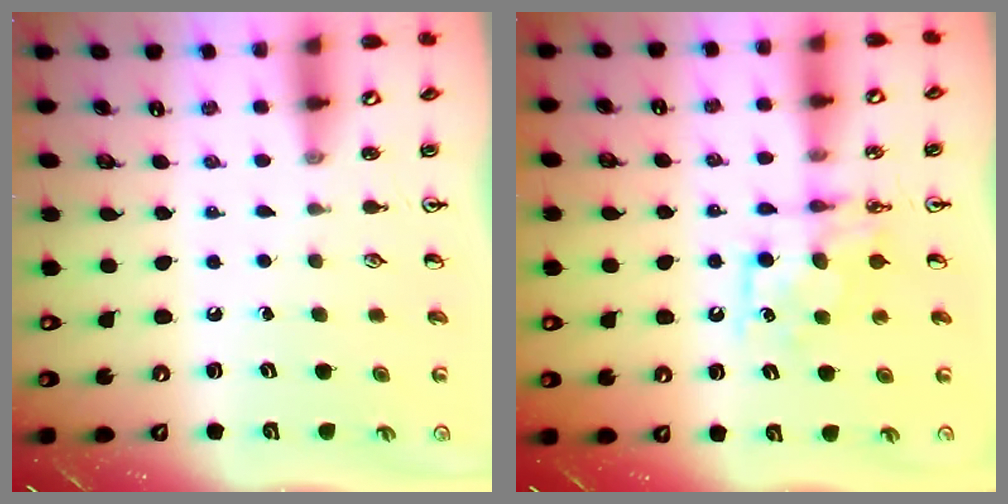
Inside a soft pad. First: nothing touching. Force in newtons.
{"total": 8.2, "press": 8.2, "slide": 0.3}